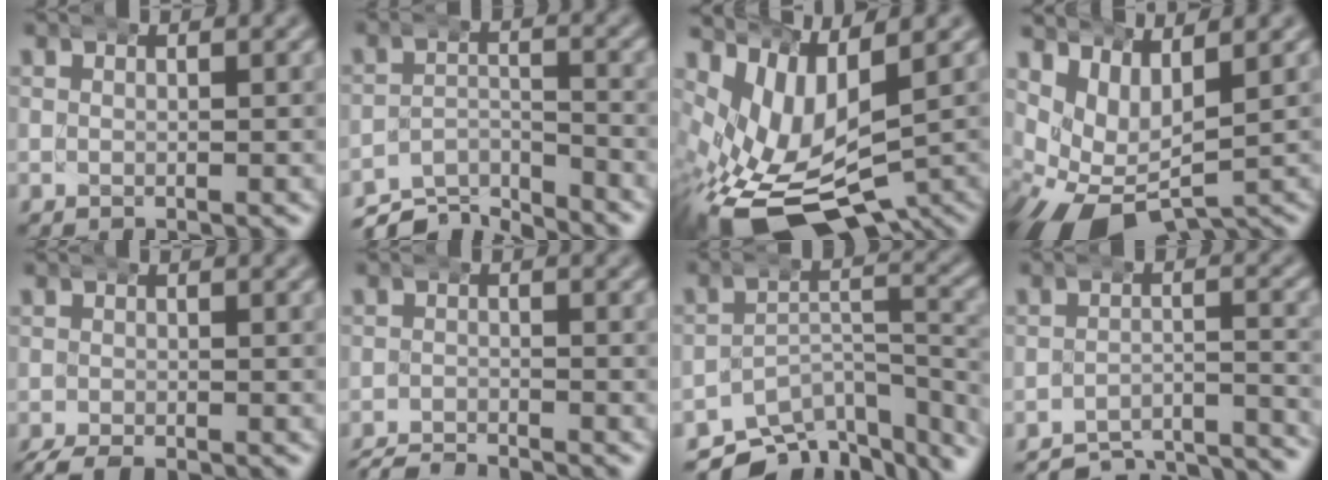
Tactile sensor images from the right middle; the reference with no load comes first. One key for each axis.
{"total": 6.2, "fx": -5.8, "fy": 1.9, "fz": 1.3, "tx": -0.012, "ty": -0.010, "tz": -0.107}
{"total": 11.1, "fx": -4.3, "fy": 7.0, "fz": 7.5, "tx": -0.176, "ty": -0.048, "tz": -0.049}
{"total": 9.3, "fx": -3.7, "fy": 7.0, "fz": 4.8, "tx": -0.131, "ty": -0.053, "tz": -0.045}
{"total": 2.2, "fx": -2.0, "fy": 0.8, "fz": 0.5, "tx": -0.016, "ty": -0.008, "tz": -0.031}
{"total": 5.1, "fx": -5.0, "fy": 1.2, "fz": 0.6, "tx": -0.018, "ty": -0.014, "tz": -0.079}
{"total": 10.5, "fx": -8.5, "fy": 4.7, "fz": 4.1, "tx": -0.038, "ty": -0.017, "tz": -0.136}
{"total": 10.0, "fx": -9.4, "fy": 2.3, "fz": 2.3, "tx": -0.027, "ty": -0.027, "tz": -0.145}